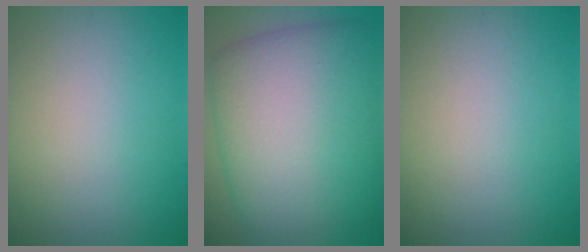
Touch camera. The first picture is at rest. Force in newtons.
{"total": 13.5, "press": 13.5, "slide": 0.6}
{"total": 0.0}